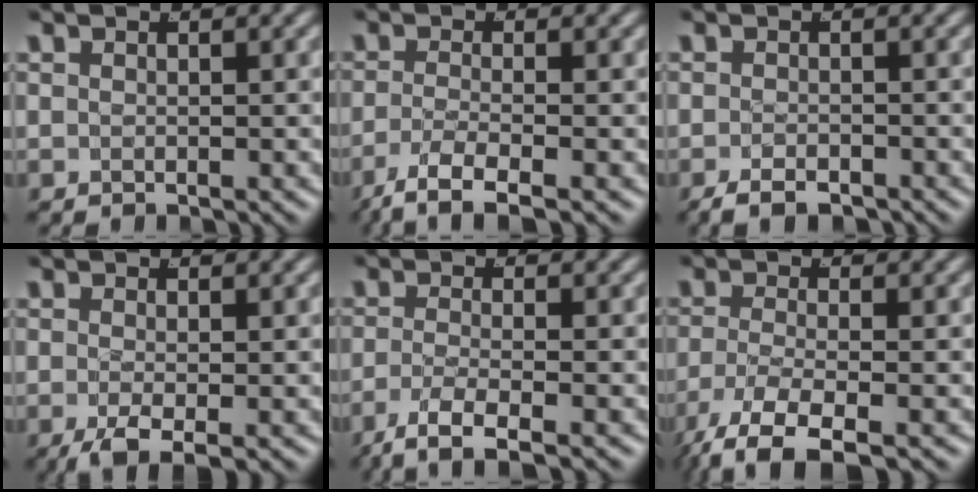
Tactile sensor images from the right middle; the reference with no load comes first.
{"total": 5.9, "force": [-4.3, 1.5, 3.7], "torque": [-0.072, -0.032, -0.051]}
{"total": 2.5, "force": [-2.3, 0.6, 0.9], "torque": [-0.017, -0.011, -0.031]}
{"total": 3.8, "force": [-2.4, 1.2, 2.7], "torque": [-0.052, -0.026, -0.025]}
{"total": 5.6, "force": [-4.0, 1.3, 3.6], "torque": [-0.071, -0.030, -0.049]}
{"total": 6.7, "force": [-4.7, 2.5, 4.1], "torque": [-0.098, -0.045, -0.050]}